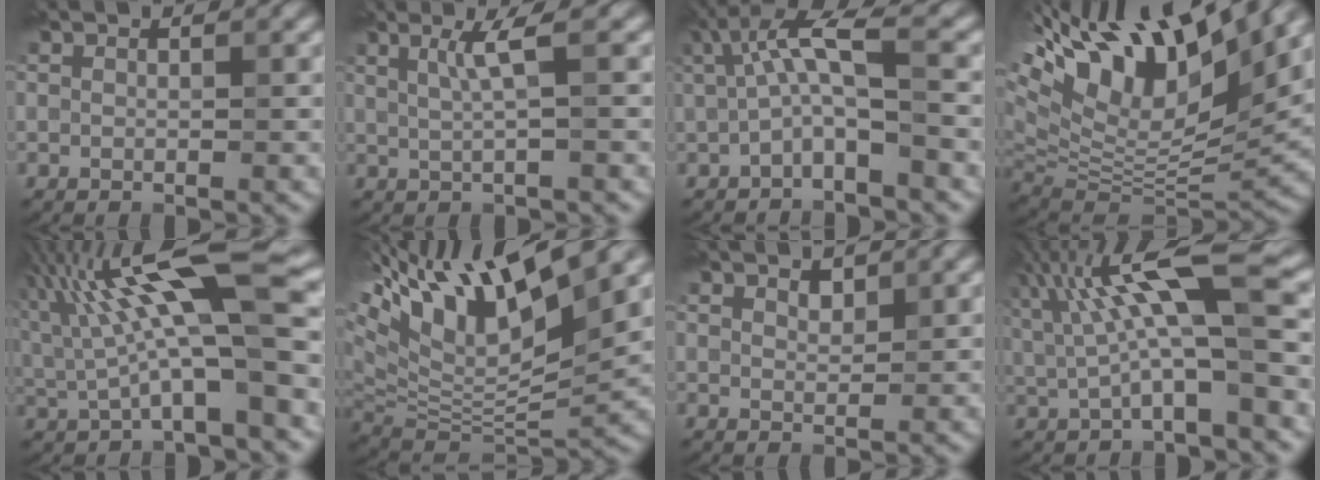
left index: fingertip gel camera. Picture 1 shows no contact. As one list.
[{"total": 1.4, "force": [-0.1, -0.9, 1.1], "torque": [-0.047, -0.005, 0.031]}, {"total": 3.3, "force": [-0.2, 0.1, 3.3], "torque": [-0.096, 0.000, 0.024]}, {"total": 13.4, "force": [7.3, 4.1, 10.5], "torque": [-0.246, 0.028, 0.161]}, {"total": 10.0, "force": [1.1, 1.6, 9.8], "torque": [-0.197, 0.018, 0.047]}, {"total": 12.2, "force": [6.2, 4.0, 9.8], "torque": [-0.228, 0.017, 0.147]}, {"total": 1.1, "force": [0.5, -0.6, -0.8], "torque": [-0.012, -0.007, 0.039]}, {"total": 8.2, "force": [1.5, 1.2, 7.9], "torque": [-0.167, 0.002, 0.057]}]